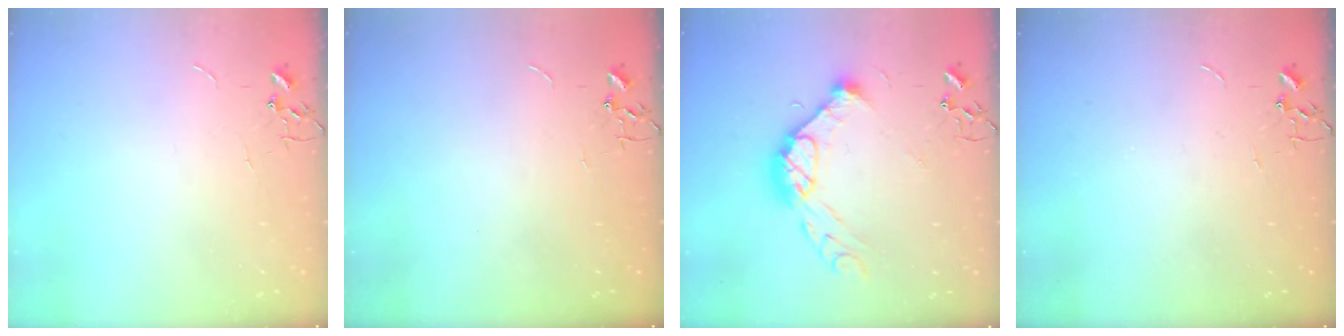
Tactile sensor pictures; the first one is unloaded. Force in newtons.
{"total": 0.0}
{"total": 14.0, "press": 14.0, "slide": 1.2}
{"total": 0.0}